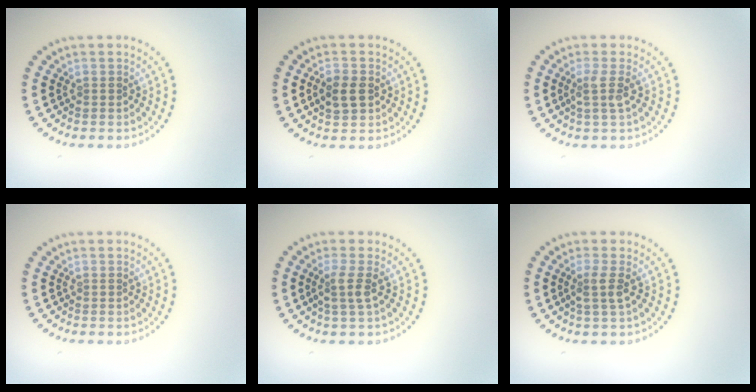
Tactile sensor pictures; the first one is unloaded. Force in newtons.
{"total": 2.6, "press": 2.6, "slide": 0.1}
{"total": 1.8, "press": 1.3, "slide": 1.2}
{"total": 0.0}
{"total": 1.9, "press": 1.4, "slide": 1.2}
{"total": 1.9, "press": 1.5, "slide": 1.1}